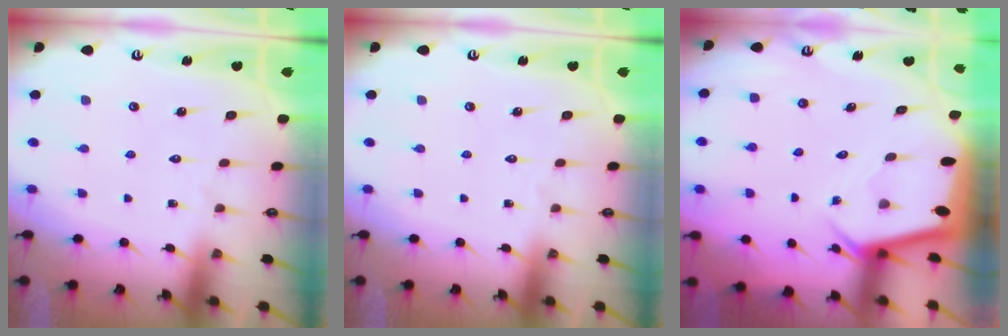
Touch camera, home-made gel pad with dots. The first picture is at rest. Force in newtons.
{"total": 0.0}
{"total": 2.7, "press": 2.7, "slide": 0.2}